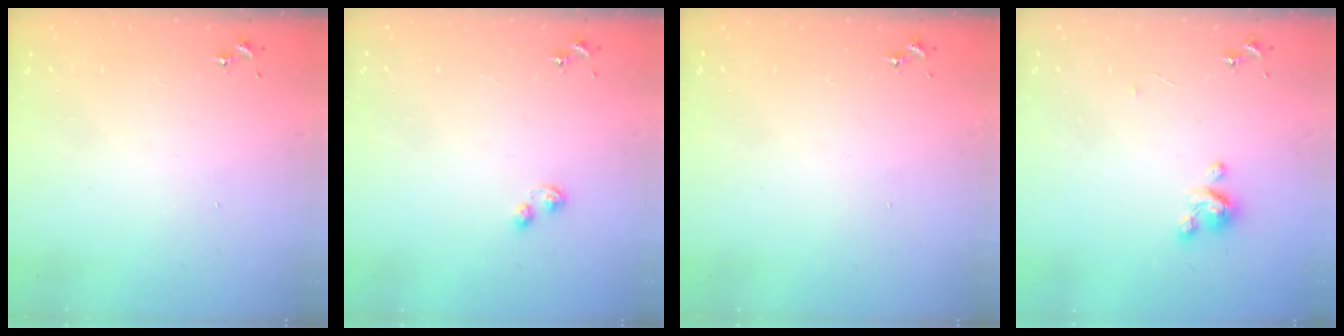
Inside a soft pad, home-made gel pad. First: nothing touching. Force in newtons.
{"total": 2.9, "press": 2.8, "slide": 0.7}
{"total": 0.0}
{"total": 5.1, "press": 5.0, "slide": 0.3}